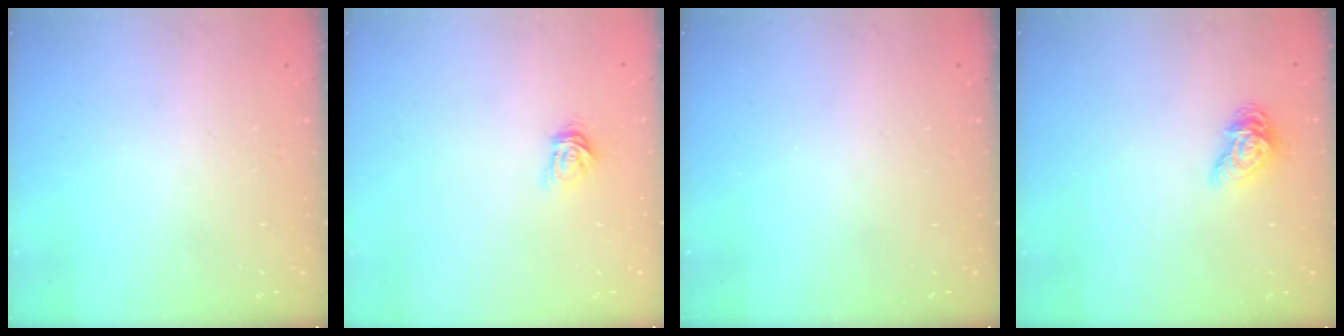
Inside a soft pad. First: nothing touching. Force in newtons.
{"total": 5.1, "press": 5.1, "slide": 0.5}
{"total": 0.0}
{"total": 7.3, "press": 7.3, "slide": 0.6}